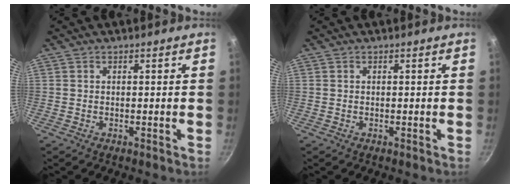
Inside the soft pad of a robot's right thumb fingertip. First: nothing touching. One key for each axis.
{"total": 0.0}